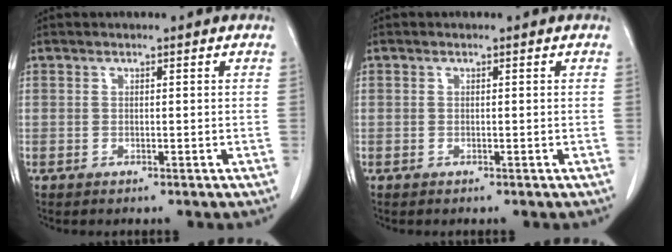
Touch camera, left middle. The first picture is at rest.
{"total": 0.0}